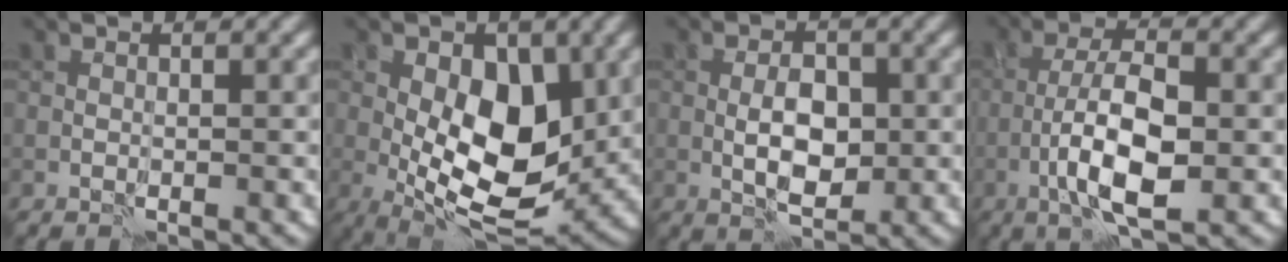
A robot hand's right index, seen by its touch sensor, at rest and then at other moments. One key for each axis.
{"total": 10.7, "fx": 0.0, "fy": 5.9, "fz": 8.9, "tx": -0.138, "ty": -0.001, "tz": -0.006}
{"total": 3.9, "fx": -0.3, "fy": 2.3, "fz": 3.2, "tx": -0.057, "ty": 0.001, "tz": -0.007}
{"total": 6.5, "fx": -2.0, "fy": 2.4, "fz": 5.7, "tx": -0.106, "ty": 0.005, "tz": -0.041}